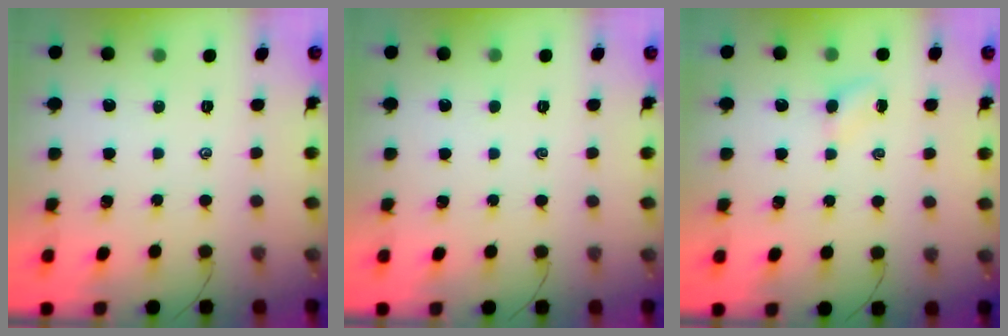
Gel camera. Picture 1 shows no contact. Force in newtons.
{"total": 0.0}
{"total": 2.8, "press": 2.6, "slide": 0.9}